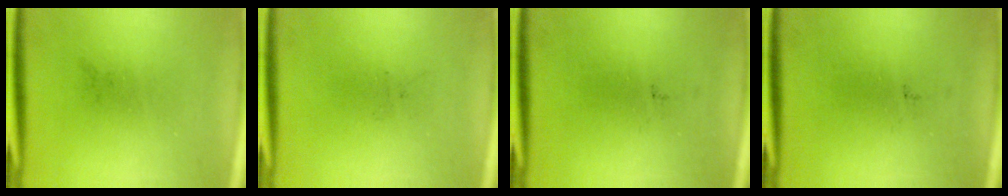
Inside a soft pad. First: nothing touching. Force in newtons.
{"total": 0.0}
{"total": 0.0}
{"total": 0.0}